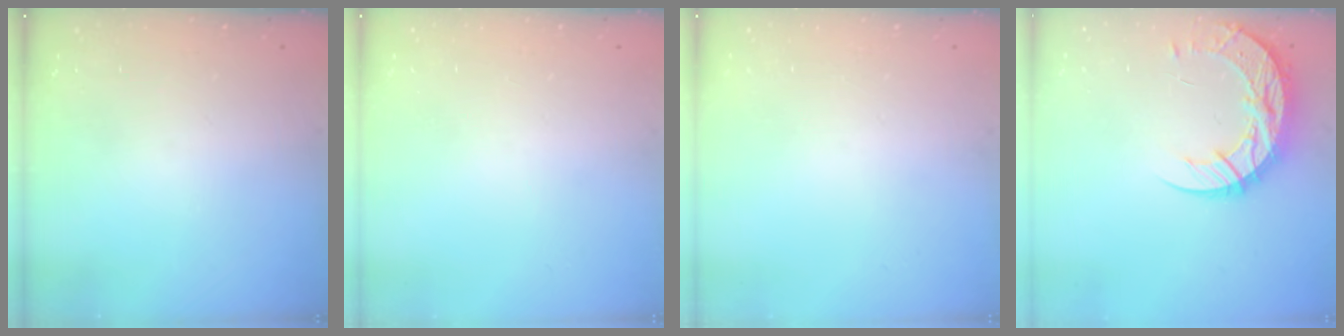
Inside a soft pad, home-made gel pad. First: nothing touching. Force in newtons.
{"total": 0.0}
{"total": 0.0}
{"total": 13.9, "press": 13.8, "slide": 1.0}